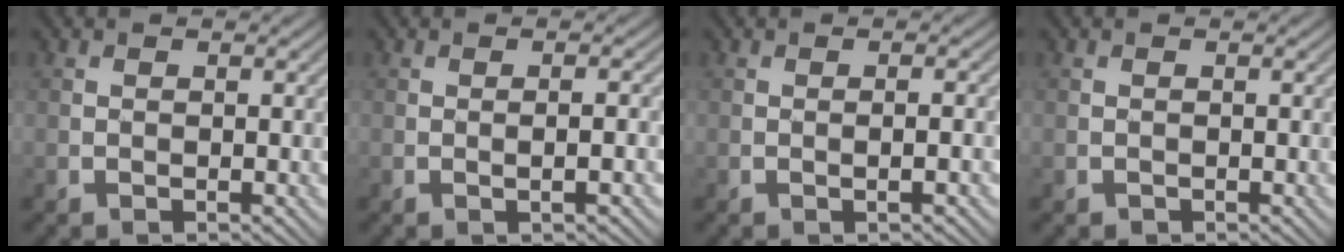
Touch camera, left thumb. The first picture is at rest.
{"total": 1.6, "force": [-0.2, 0.2, 1.6], "torque": [-0.030, 0.002, -0.007]}
{"total": 1.3, "force": [-0.2, 0.1, 1.3], "torque": [-0.024, 0.002, -0.006]}
{"total": 0.0}